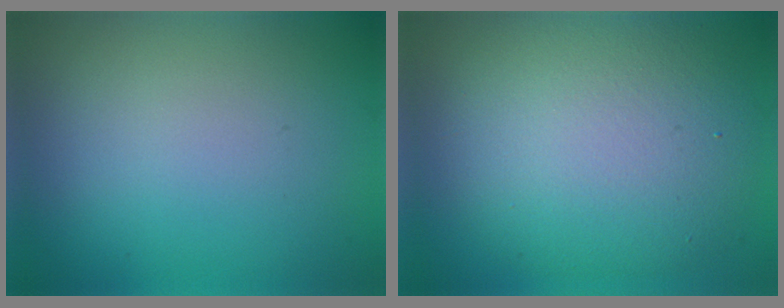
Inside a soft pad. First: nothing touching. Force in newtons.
{"total": 9.3, "press": 9.3, "slide": 0.8}